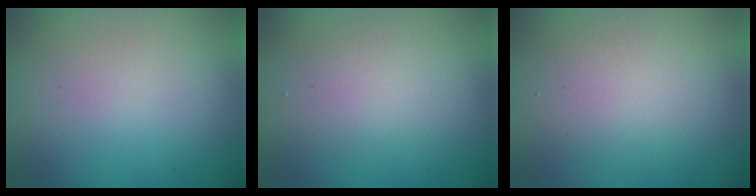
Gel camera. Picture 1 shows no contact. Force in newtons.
{"total": 2.4, "press": 2.4, "slide": 0.1}
{"total": 3.0, "press": 3.0, "slide": 0.2}